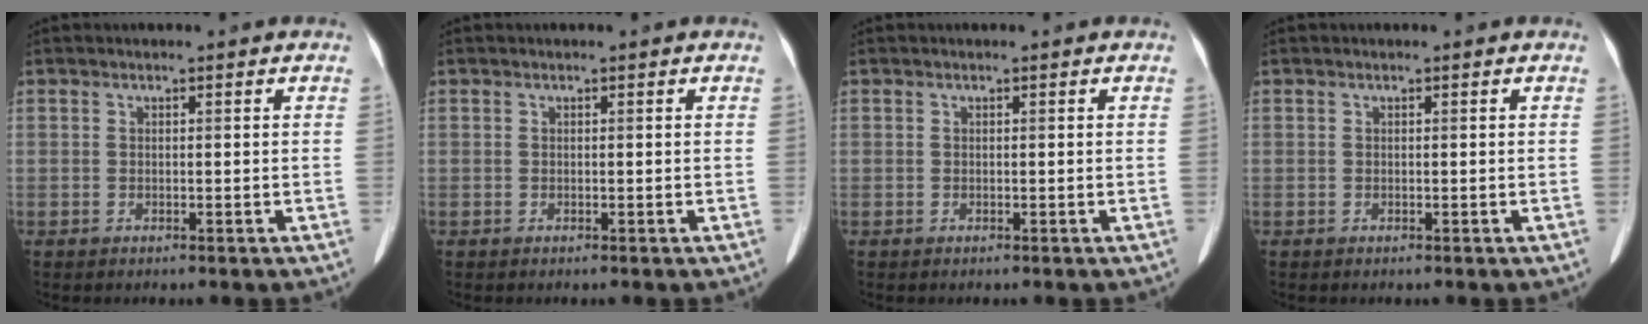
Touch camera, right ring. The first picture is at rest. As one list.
[{"total": 0.0}, {"total": 0.0}, {"total": 0.0}]